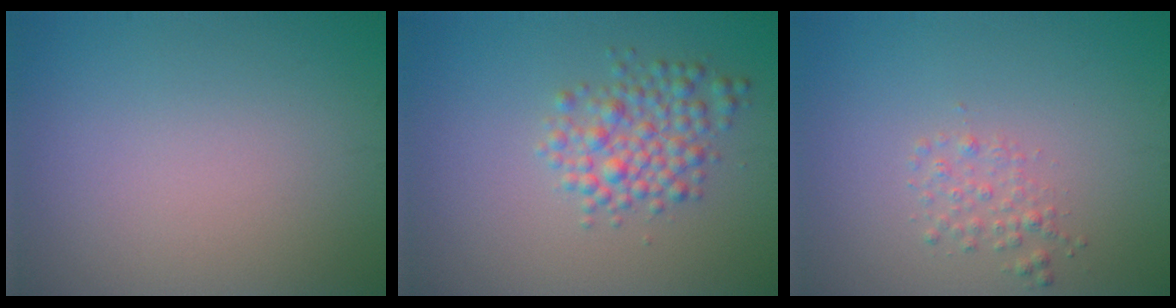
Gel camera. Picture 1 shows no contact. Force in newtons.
{"total": 3.7, "press": 3.7, "slide": 0.1}
{"total": 1.5, "press": 1.5, "slide": 0.1}